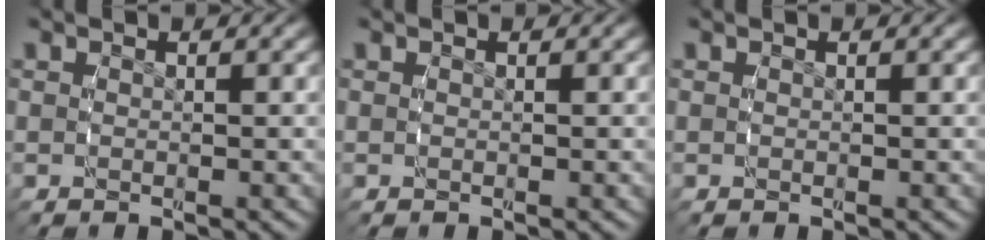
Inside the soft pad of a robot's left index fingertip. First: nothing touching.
{"total": 0.0}
{"total": 0.0}